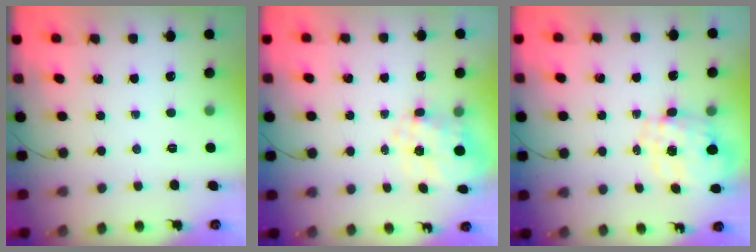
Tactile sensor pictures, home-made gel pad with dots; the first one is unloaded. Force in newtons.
{"total": 8.2, "press": 8.2, "slide": 0.8}
{"total": 2.0, "press": 1.7, "slide": 1.1}